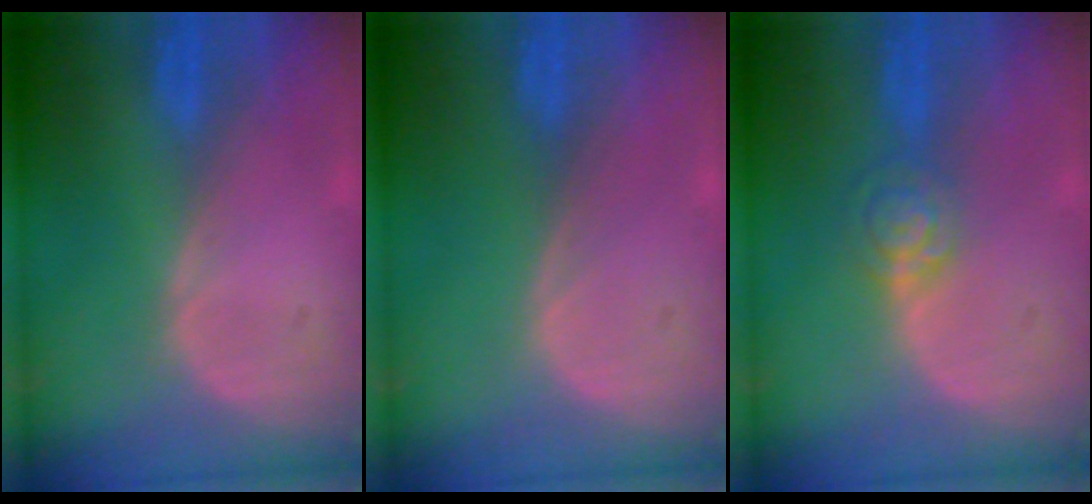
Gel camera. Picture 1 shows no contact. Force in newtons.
{"total": 0.0}
{"total": 4.0, "press": 3.7, "slide": 1.5}